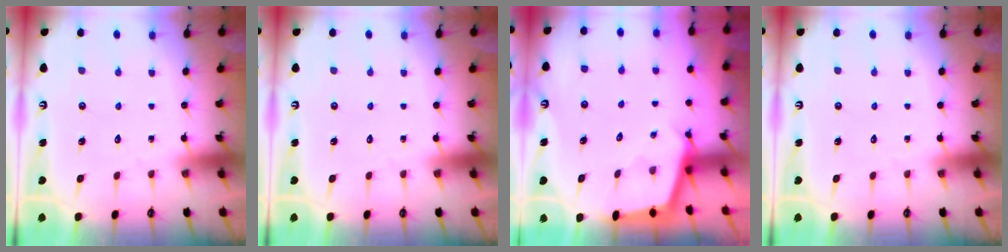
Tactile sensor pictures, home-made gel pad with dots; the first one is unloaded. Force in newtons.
{"total": 0.0}
{"total": 2.5, "press": 2.5, "slide": 0.2}
{"total": 0.0}